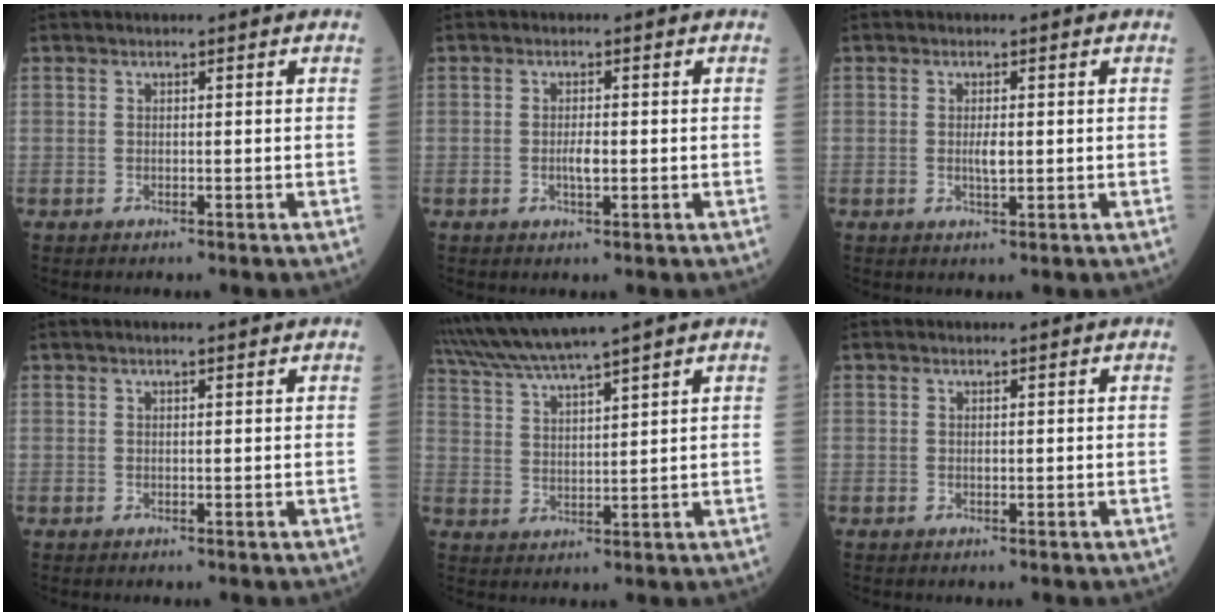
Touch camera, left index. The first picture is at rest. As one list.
[{"total": 2.0, "force": [-0.3, 0.5, 1.9], "torque": [-0.037, 0.001, -0.006]}, {"total": 2.0, "force": [0.0, 0.5, 1.9], "torque": [-0.039, -0.001, 0.001]}, {"total": 1.2, "force": [1.0, 0.0, 0.7], "torque": [-0.013, 0.007, 0.016]}, {"total": 9.7, "force": [8.6, -1.6, 4.4], "torque": [-0.084, 0.017, 0.161]}, {"total": 0.0}]